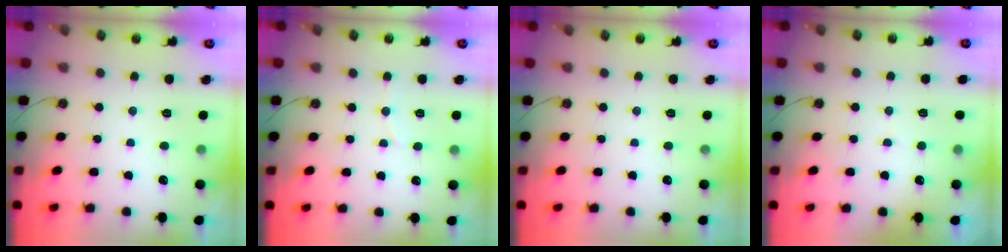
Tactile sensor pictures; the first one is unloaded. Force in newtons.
{"total": 4.0, "press": 4.0, "slide": 0.5}
{"total": 0.0}
{"total": 2.8, "press": 2.6, "slide": 1.1}